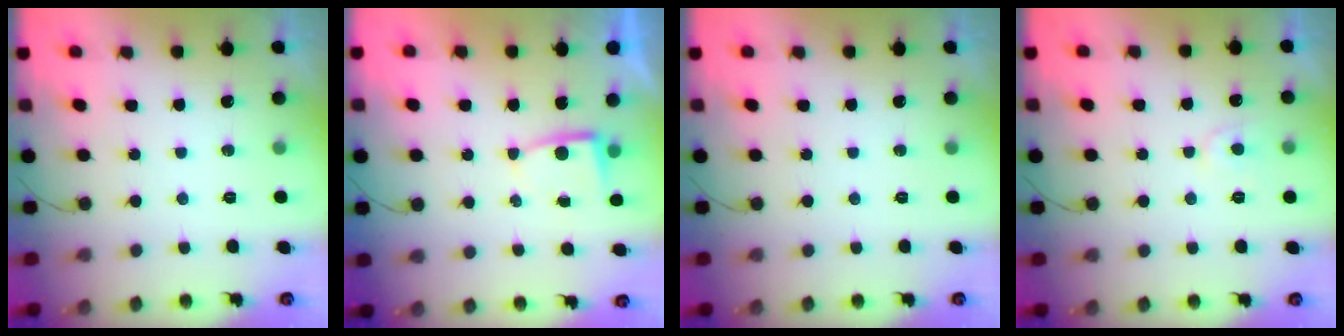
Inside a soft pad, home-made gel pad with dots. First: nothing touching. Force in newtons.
{"total": 2.2, "press": 2.2, "slide": 0.3}
{"total": 0.0}
{"total": 6.4, "press": 6.4, "slide": 0.4}